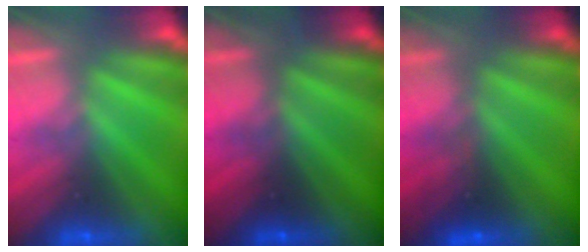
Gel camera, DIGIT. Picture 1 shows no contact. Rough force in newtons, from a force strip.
{"total": 2.6}
{"total": 5.3}